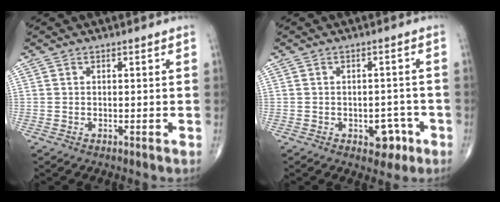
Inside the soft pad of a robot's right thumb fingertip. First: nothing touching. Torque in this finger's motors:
{"motor_torque": [3.39, 1.62, 0.23, -0.41, 0.00]}